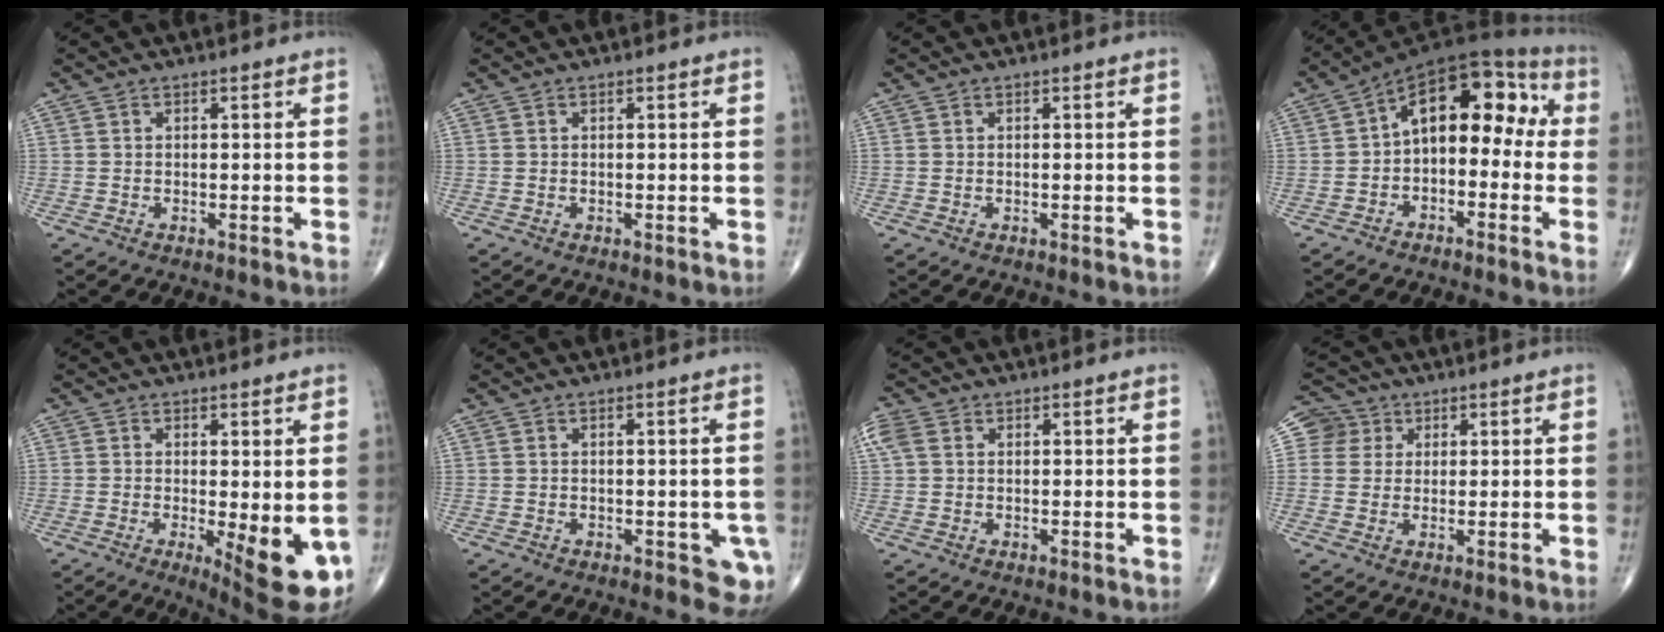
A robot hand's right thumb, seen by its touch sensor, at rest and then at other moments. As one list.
[{"total": 0.0}, {"total": 0.0}, {"total": 14.0, "force": [-0.1, 8.4, 11.2], "torque": [-0.125, 0.055, -0.018]}, {"total": 10.1, "force": [-2.3, 3.1, 9.3], "torque": [-0.114, -0.021, -0.022]}, {"total": 4.4, "force": [-1.3, 2.2, 3.6], "torque": [-0.017, -0.003, -0.013]}, {"total": 3.9, "force": [1.2, 2.9, 2.3], "torque": [-0.069, 0.016, 0.025]}, {"total": 5.2, "force": [1.5, 5.0, 0.1], "torque": [0.028, 0.002, 0.024]}]